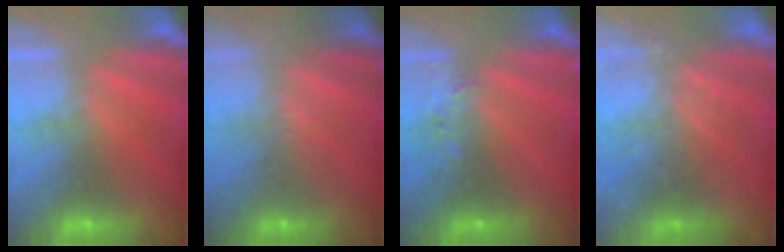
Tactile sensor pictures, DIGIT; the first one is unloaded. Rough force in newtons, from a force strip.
{"total": 2.8}
{"total": 2.6}
{"total": 9.1}